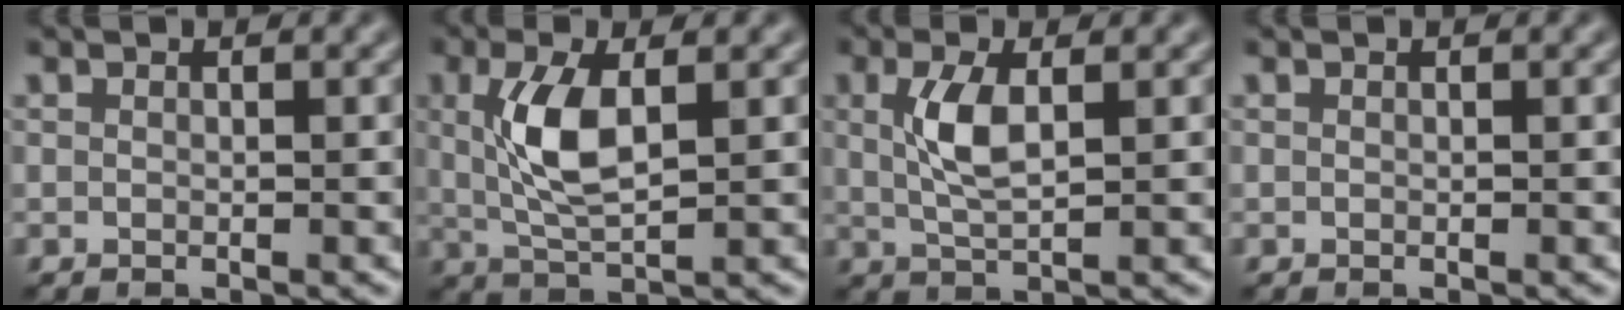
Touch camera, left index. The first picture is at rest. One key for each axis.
{"total": 5.0, "fx": 0.9, "fy": 1.9, "fz": 4.6, "tx": -0.101, "ty": 0.006, "tz": 0.018}
{"total": 3.6, "fx": 0.8, "fy": 1.3, "fz": 3.3, "tx": -0.077, "ty": 0.003, "tz": 0.016}
{"total": 0.0}